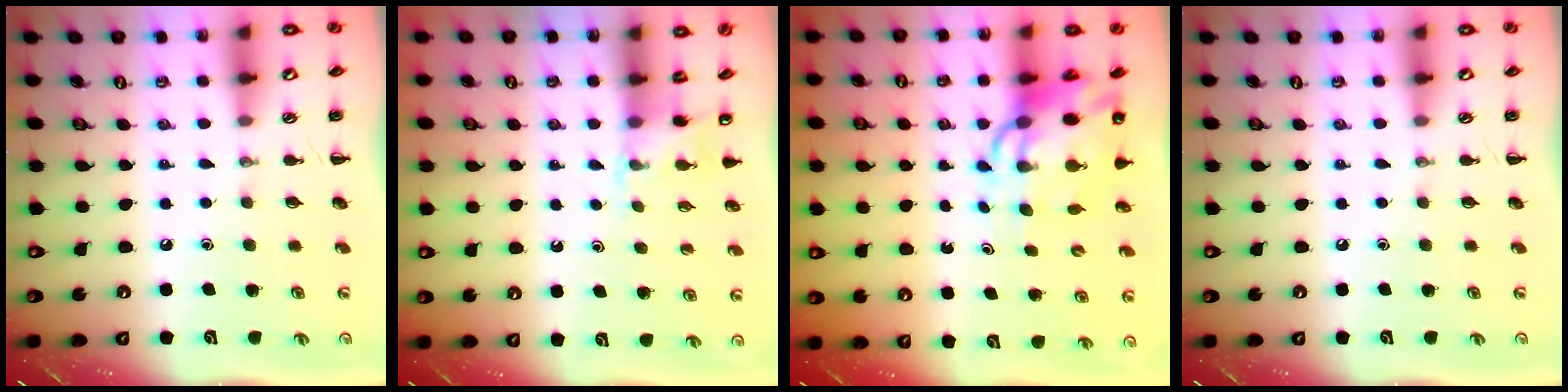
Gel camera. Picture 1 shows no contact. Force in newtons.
{"total": 4.4, "press": 4.2, "slide": 1.2}
{"total": 11.5, "press": 11.1, "slide": 3.0}
{"total": 0.0}